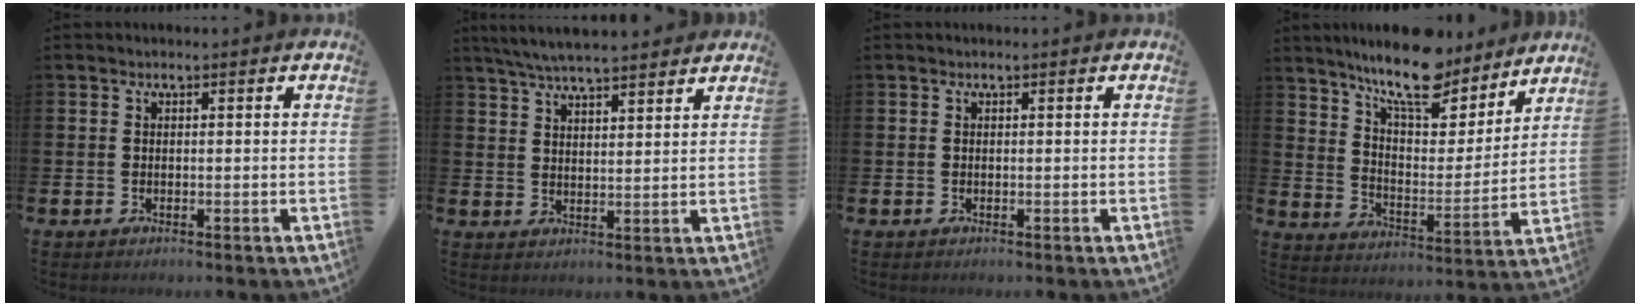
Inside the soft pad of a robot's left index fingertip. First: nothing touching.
{"total": 5.9, "force": [5.6, 0.6, 1.7], "torque": [-0.045, -0.021, 0.102]}
{"total": 0.0}
{"total": 12.0, "force": [10.4, 3.4, 4.8], "torque": [-0.116, -0.062, 0.183]}